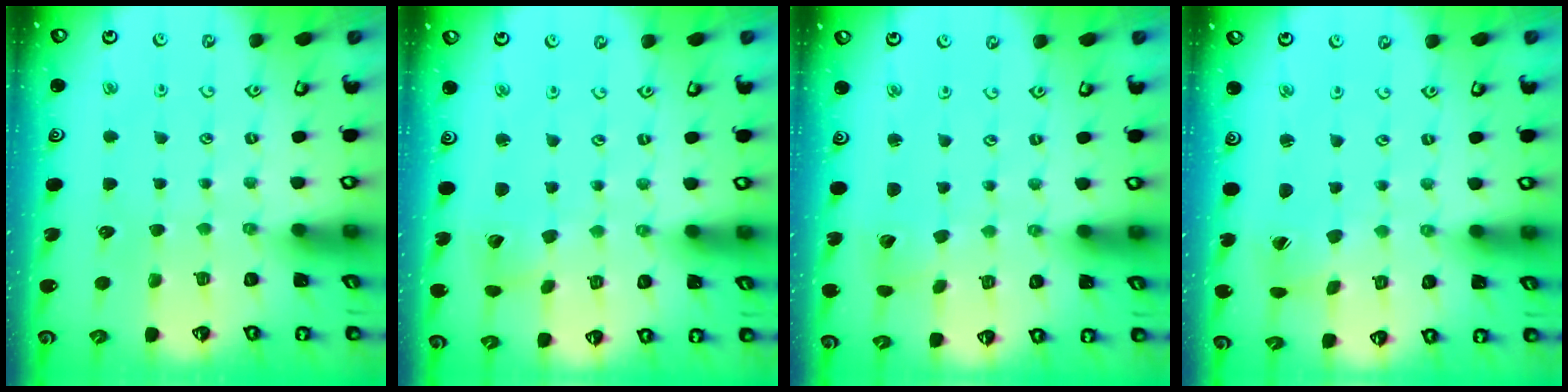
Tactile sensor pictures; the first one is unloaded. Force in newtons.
{"total": 2.1, "press": 2.1, "slide": 0.3}
{"total": 2.3, "press": 2.3, "slide": 0.3}
{"total": 2.2, "press": 2.2, "slide": 0.1}